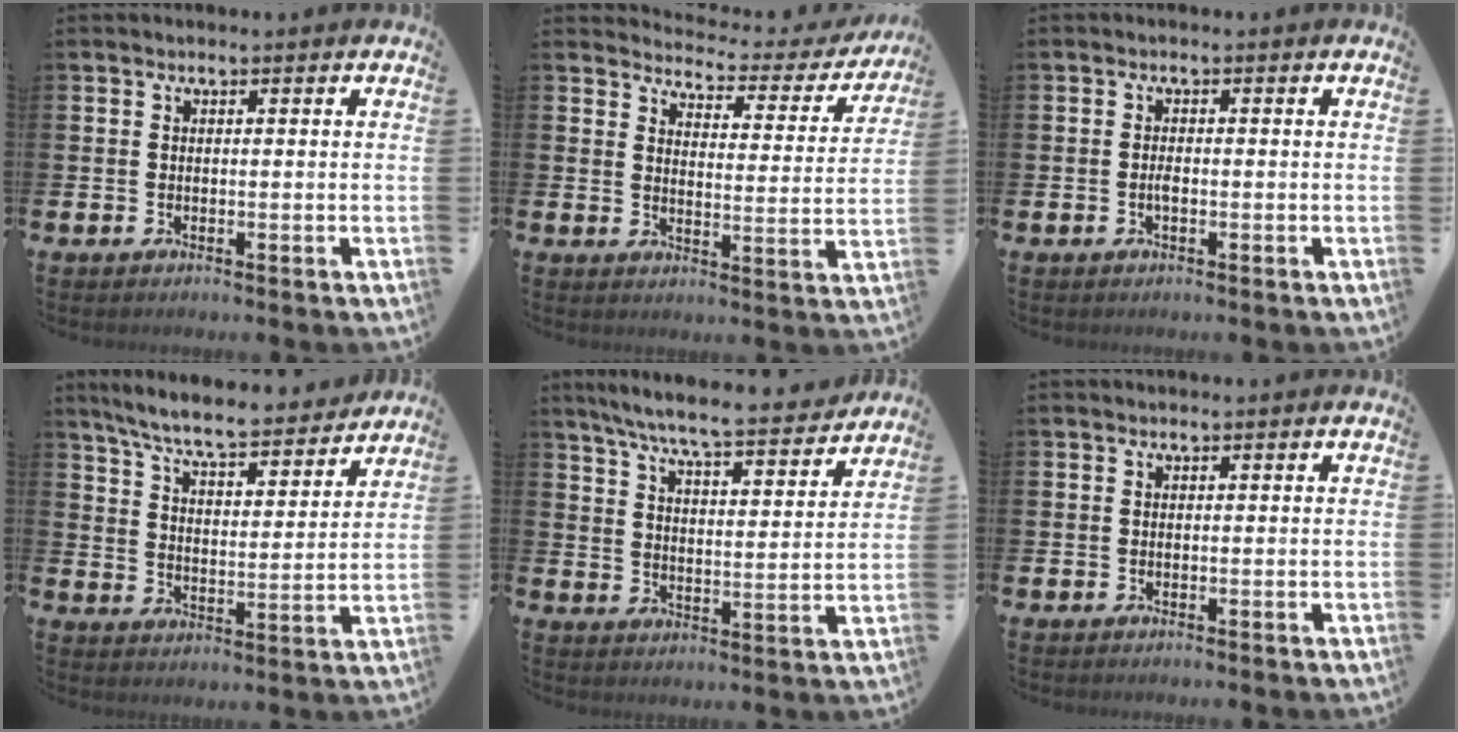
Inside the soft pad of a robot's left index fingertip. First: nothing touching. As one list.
[{"total": 3.6, "force": [3.3, 1.0, 0.7], "torque": [-0.029, -0.034, 0.048]}, {"total": 1.1, "force": [-0.3, 0.4, 1.0], "torque": [-0.016, -0.001, -0.007]}, {"total": 7.9, "force": [7.3, 0.7, 2.9], "torque": [-0.086, -0.048, 0.127]}, {"total": 7.7, "force": [7.1, 0.2, 2.9], "torque": [-0.077, -0.052, 0.120]}, {"total": 0.0}]